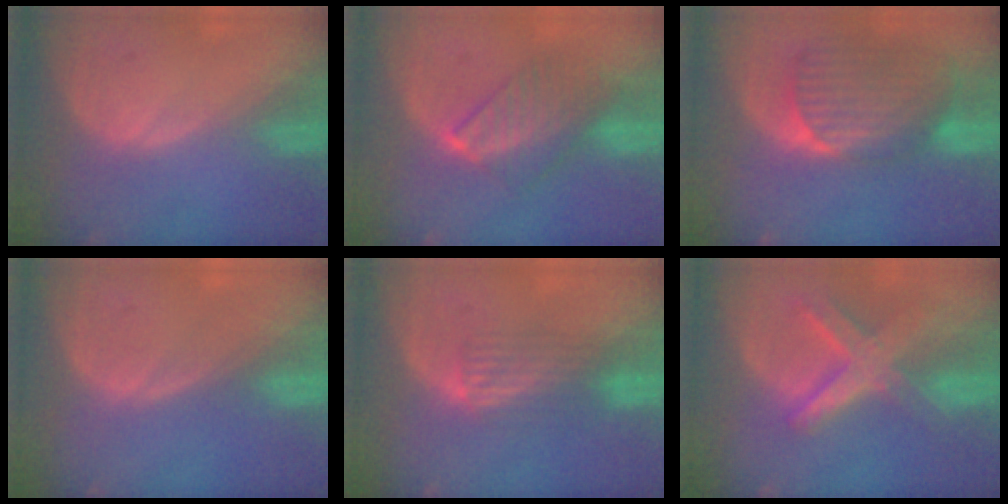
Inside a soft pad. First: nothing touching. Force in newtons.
{"total": 6.6, "press": 6.6, "slide": 0.9}
{"total": 9.5, "press": 8.4, "slide": 4.4}
{"total": 0.0}
{"total": 4.0, "press": 3.8, "slide": 1.1}
{"total": 8.4, "press": 7.2, "slide": 4.3}